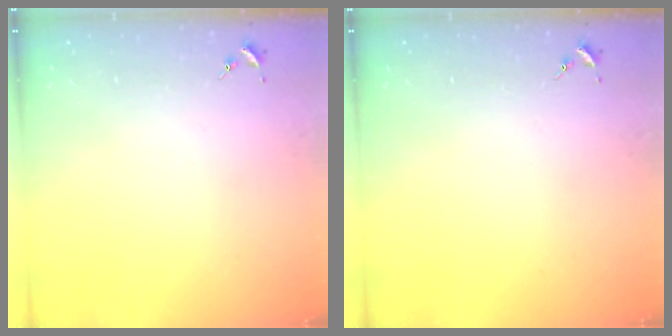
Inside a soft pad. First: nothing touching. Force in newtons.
{"total": 0.0}